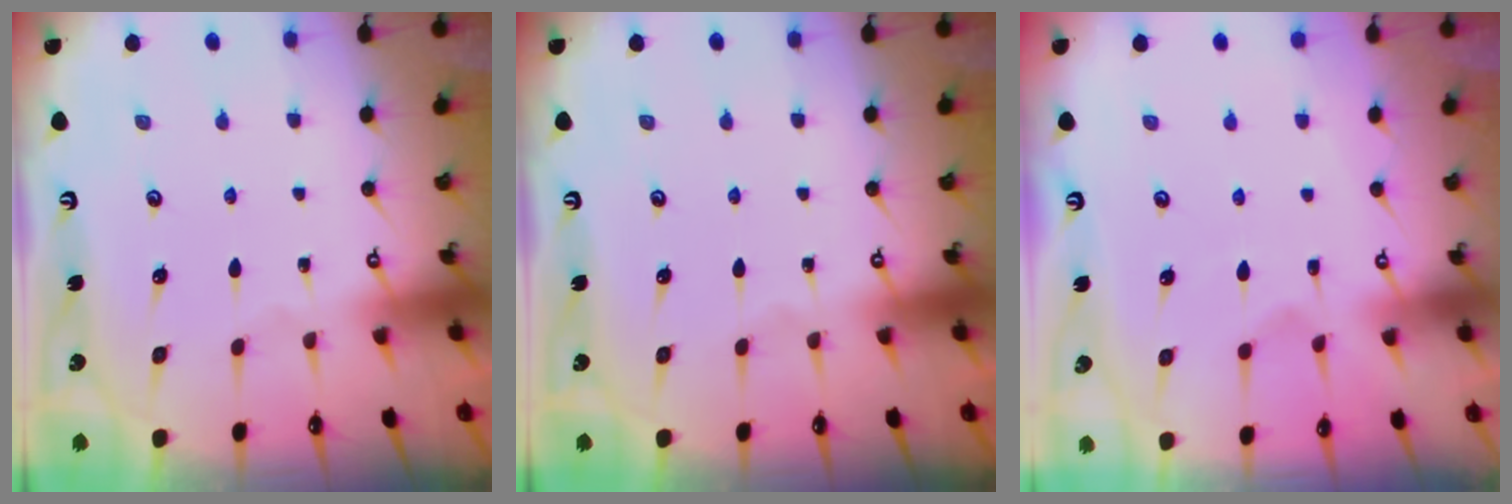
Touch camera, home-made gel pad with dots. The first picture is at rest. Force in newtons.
{"total": 0.0}
{"total": 2.1, "press": 1.8, "slide": 1.2}